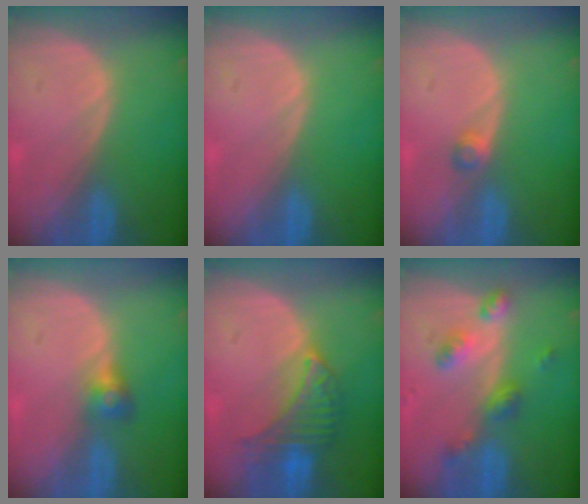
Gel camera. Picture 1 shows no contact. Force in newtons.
{"total": 0.0}
{"total": 1.8, "press": 1.6, "slide": 0.8}
{"total": 2.8, "press": 2.6, "slide": 0.9}
{"total": 6.7, "press": 6.6, "slide": 0.7}
{"total": 6.0, "press": 5.3, "slide": 2.8}